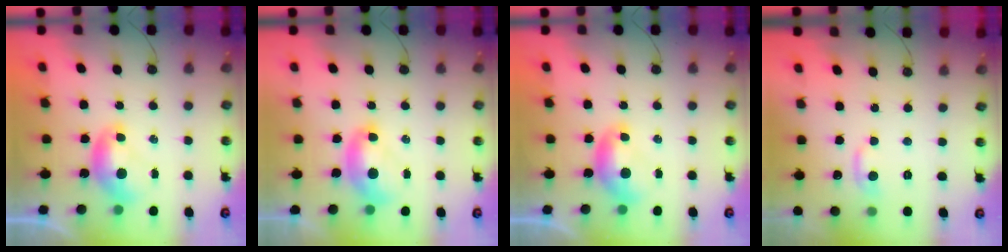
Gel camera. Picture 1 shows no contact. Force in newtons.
{"total": 1.9, "press": 1.9, "slide": 0.3}
{"total": 0.0}
{"total": 0.8, "press": 0.2, "slide": 0.8}